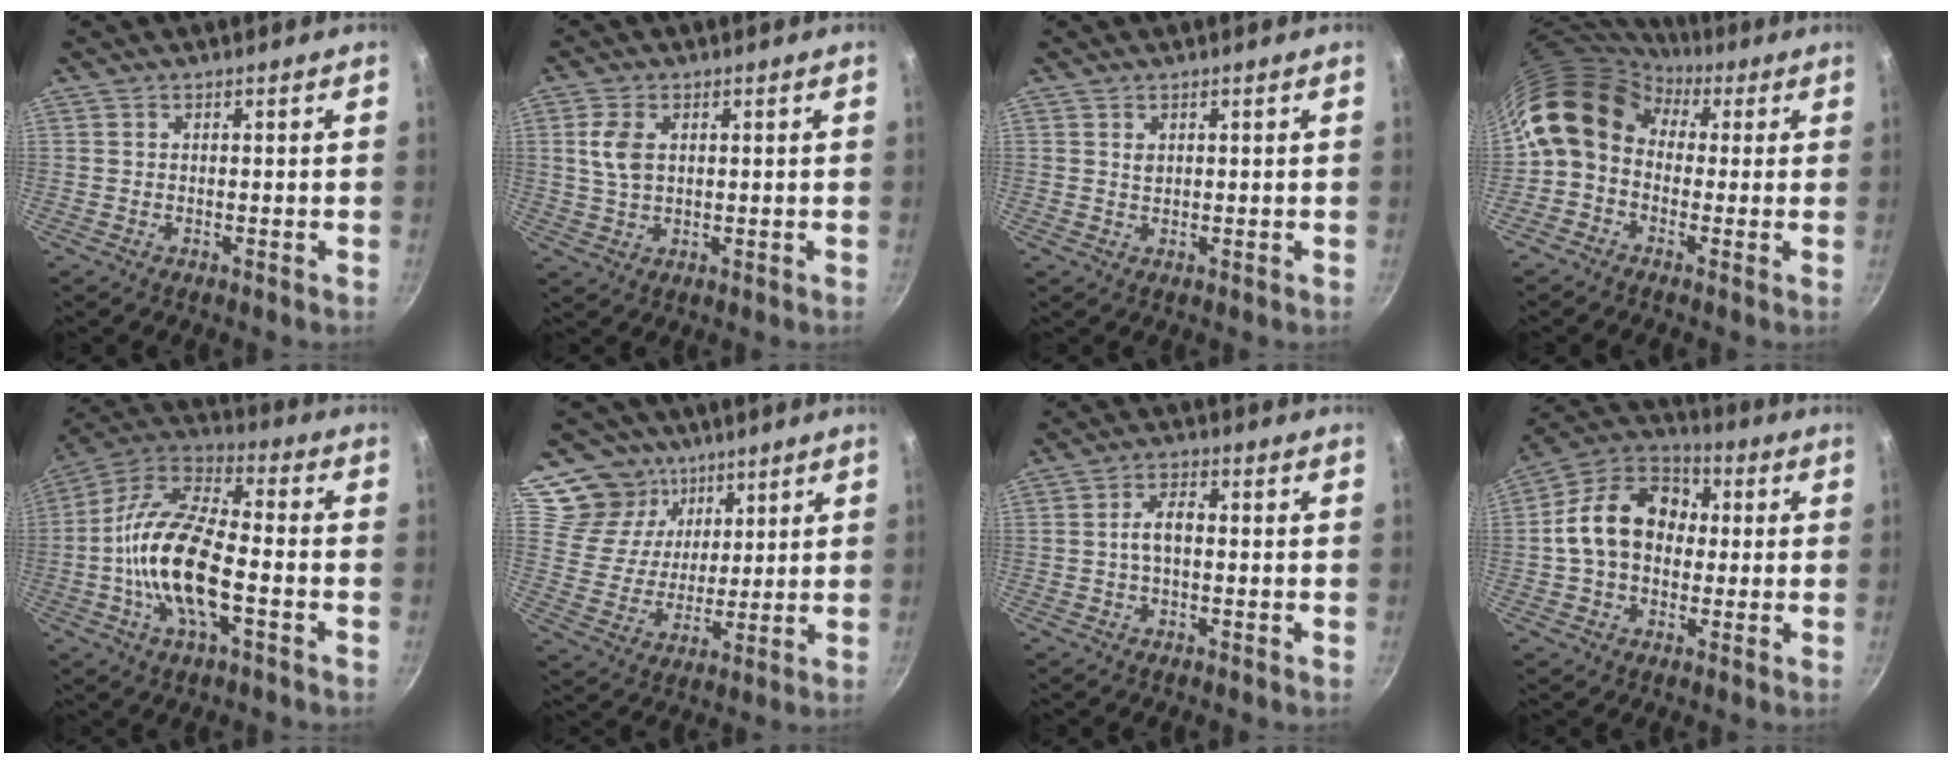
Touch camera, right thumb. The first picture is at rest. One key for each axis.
{"total": 5.4, "fx": 1.3, "fy": 3.3, "fz": 4.0, "tx": -0.076, "ty": 0.000, "tz": 0.026}
{"total": 1.2, "fx": 0.5, "fy": 0.8, "fz": 0.6, "tx": -0.008, "ty": -0.001, "tz": 0.010}
{"total": 11.4, "fx": 2.6, "fy": 8.7, "fz": 6.9, "tx": -0.107, "ty": 0.021, "tz": 0.021}
{"total": 18.1, "fx": -4.1, "fy": 7.6, "fz": 15.9, "tx": -0.299, "ty": 0.036, "tz": -0.096}
{"total": 12.1, "fx": 7.9, "fy": 9.0, "fz": 2.1, "tx": 0.000, "ty": -0.058, "tz": 0.139}
{"total": 4.5, "fx": -0.2, "fy": 2.3, "fz": 3.8, "tx": -0.069, "ty": 0.019, "tz": -0.008}
{"total": 15.8, "fx": 0.8, "fy": 12.0, "fz": 10.3, "tx": -0.139, "ty": 0.037, "tz": -0.004}